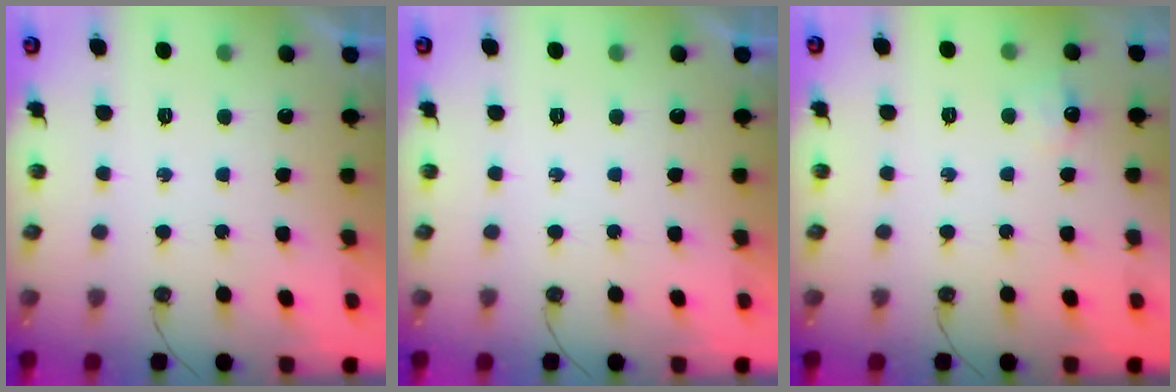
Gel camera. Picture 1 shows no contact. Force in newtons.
{"total": 0.0}
{"total": 5.0, "press": 4.9, "slide": 0.8}